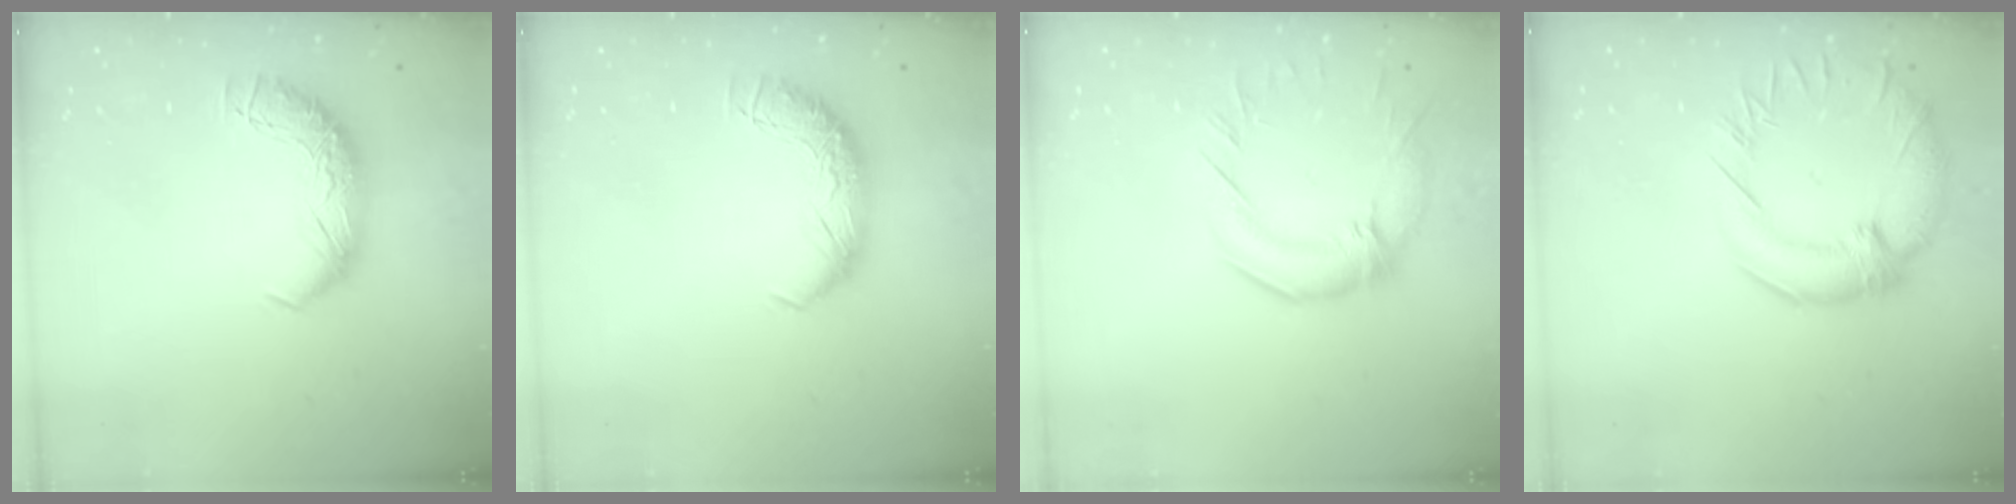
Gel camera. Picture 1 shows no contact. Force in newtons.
{"total": 0.0}
{"total": 2.3, "press": 0.9, "slide": 2.1}
{"total": 5.5, "press": 4.7, "slide": 2.8}